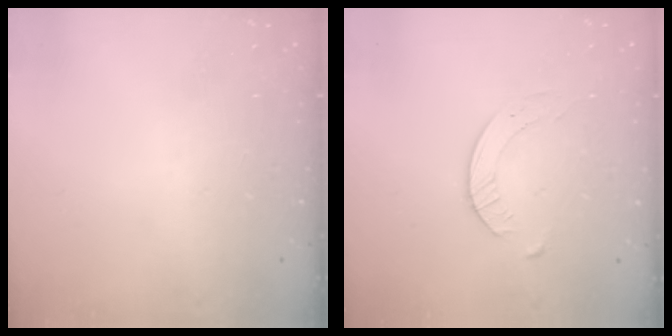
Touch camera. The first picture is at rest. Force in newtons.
{"total": 4.6, "press": 4.5, "slide": 0.6}